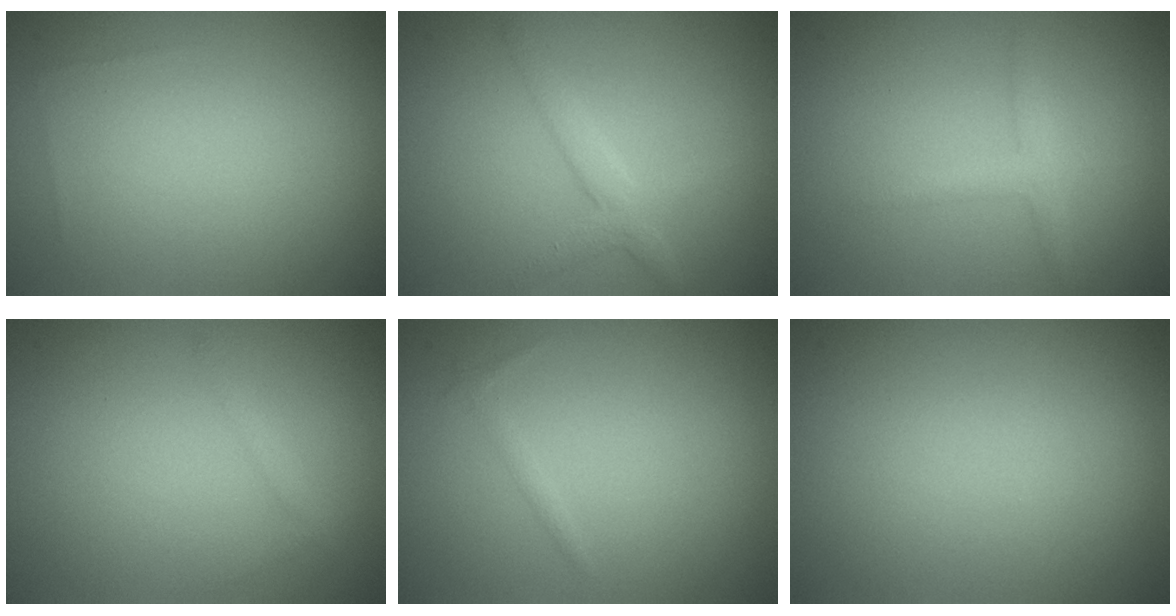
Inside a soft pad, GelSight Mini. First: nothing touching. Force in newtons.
{"total": 2.3, "press": 2.3, "slide": 0.1}
{"total": 1.7, "press": 1.7, "slide": 0.1}
{"total": 0.8, "press": 0.8, "slide": 0.1}
{"total": 0.5, "press": 0.5, "slide": 0.0}
{"total": 0.0}